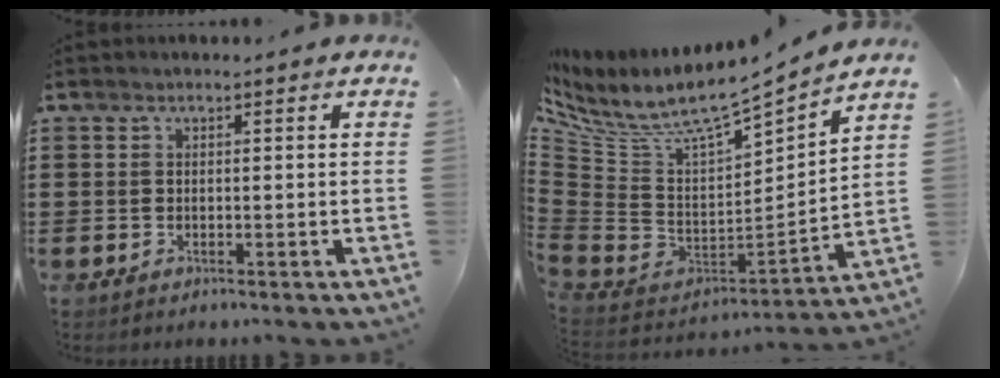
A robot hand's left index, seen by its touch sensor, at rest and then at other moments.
{"total": 7.3, "force": [5.6, 2.0, 4.2], "torque": [-0.105, -0.052, 0.092]}